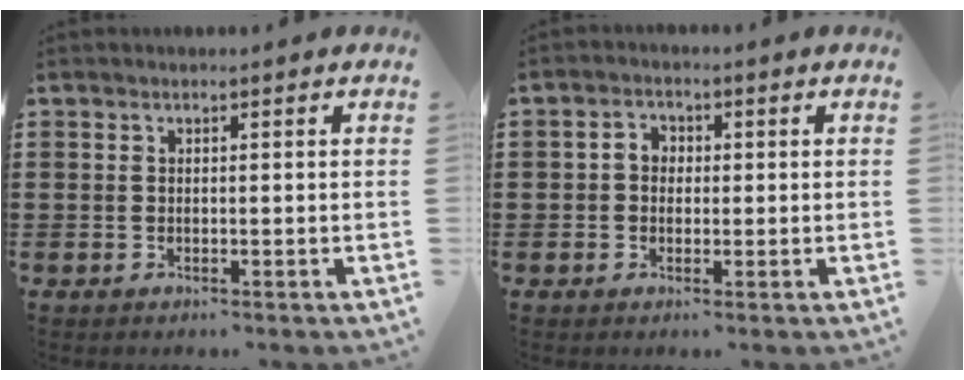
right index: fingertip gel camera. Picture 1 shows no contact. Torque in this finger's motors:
{"motor_torque": [0.30, -0.24, 0.14, 0.05]}